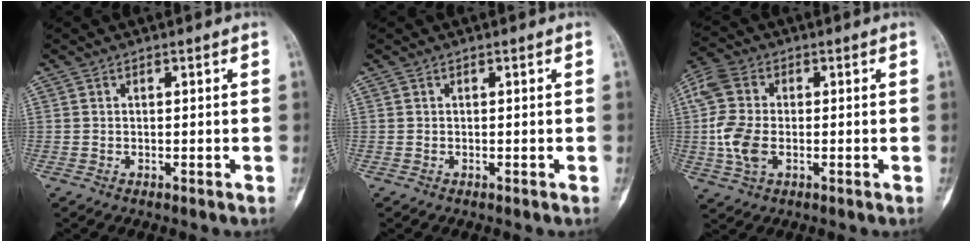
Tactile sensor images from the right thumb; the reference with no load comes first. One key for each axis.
{"total": 0.0}
{"total": 9.7, "fx": -0.7, "fy": 6.3, "fz": 7.4, "tx": -0.170, "ty": 0.007, "tz": -0.019}